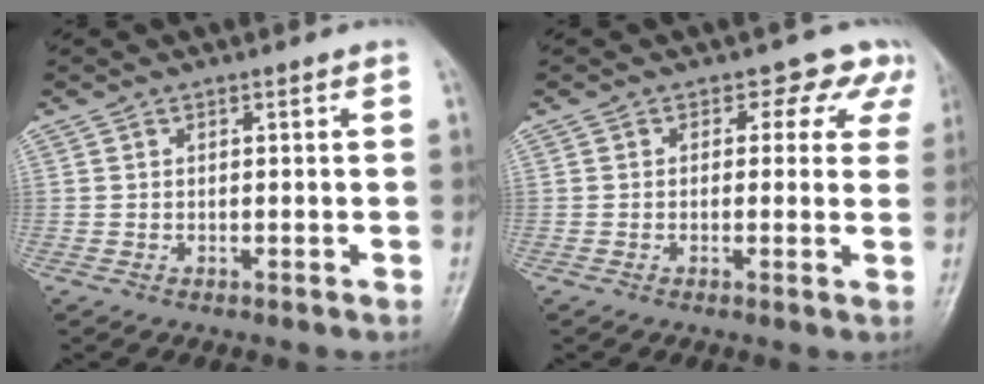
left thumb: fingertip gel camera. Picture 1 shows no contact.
{"total": 5.4, "force": [3.4, 4.0, 1.3], "torque": [0.026, -0.010, 0.013]}